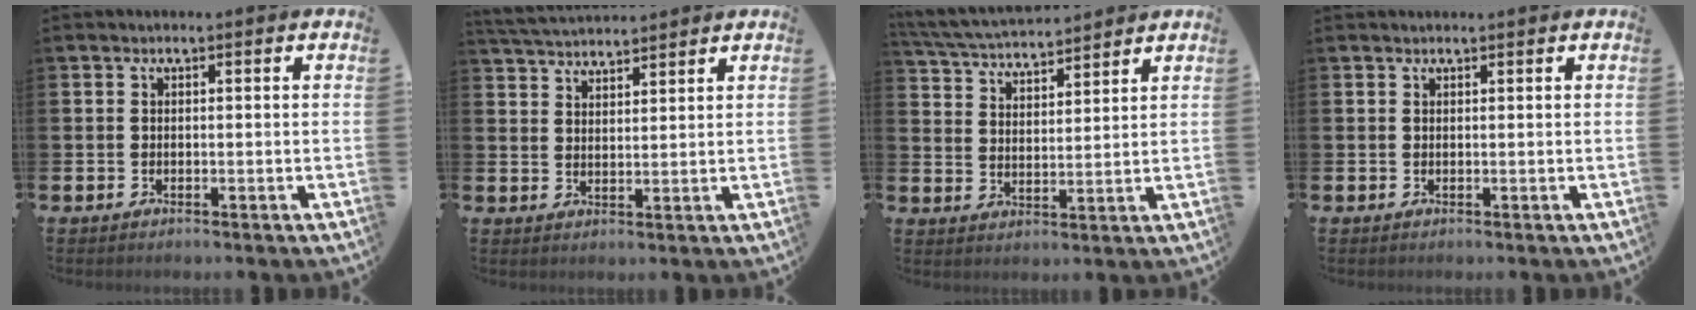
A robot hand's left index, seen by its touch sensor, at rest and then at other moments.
{"total": 3.9, "force": [3.9, 0.5, 0.1], "torque": [-0.017, -0.018, 0.071]}
{"total": 5.2, "force": [5.1, 0.7, 0.7], "torque": [-0.037, -0.033, 0.089]}
{"total": 0.5, "force": [0.5, 0.0, 0.0], "torque": [0.009, -0.004, 0.009]}